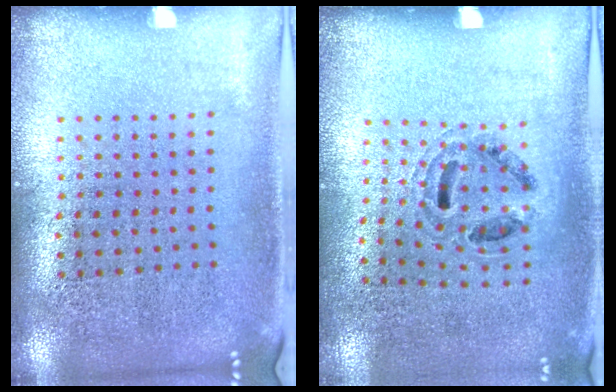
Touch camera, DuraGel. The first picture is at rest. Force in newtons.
{"total": 1.0, "press": 0.8, "slide": 0.5}